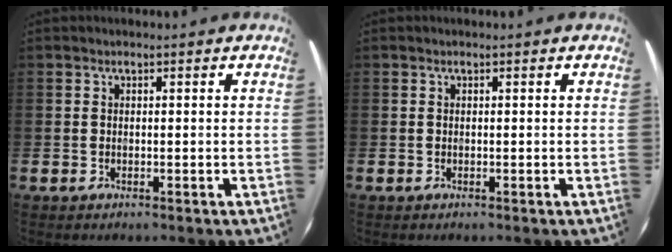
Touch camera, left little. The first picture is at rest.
{"total": 0.0}